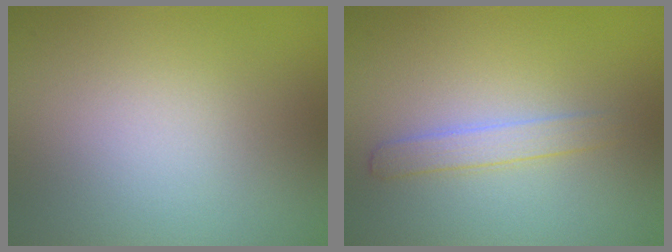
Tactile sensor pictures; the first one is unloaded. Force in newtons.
{"total": 1.8, "press": 1.8, "slide": 0.1}